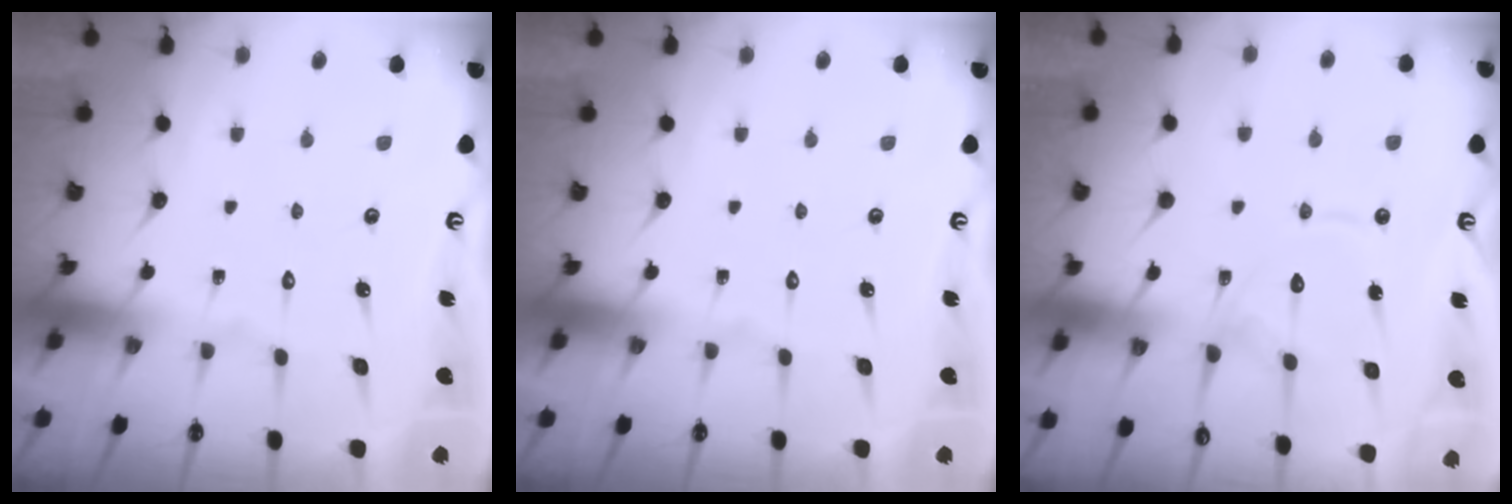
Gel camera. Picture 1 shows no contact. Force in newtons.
{"total": 0.0}
{"total": 12.7, "press": 12.7, "slide": 1.3}